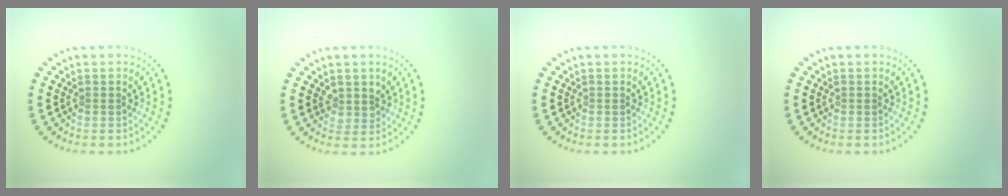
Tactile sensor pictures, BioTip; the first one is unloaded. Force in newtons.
{"total": 1.7, "press": 1.4, "slide": 0.9}
{"total": 0.0}
{"total": 0.0}